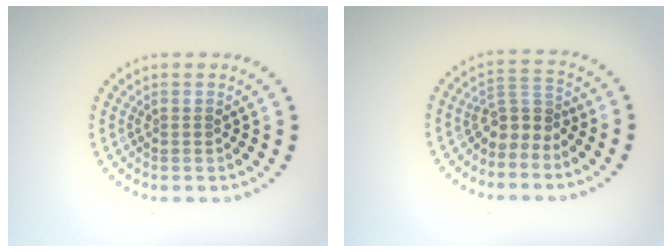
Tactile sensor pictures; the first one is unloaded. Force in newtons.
{"total": 2.8, "press": 2.0, "slide": 2.0}